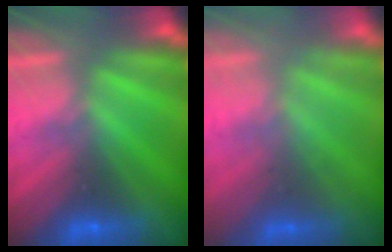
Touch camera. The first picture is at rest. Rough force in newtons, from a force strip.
{"total": 2.2}